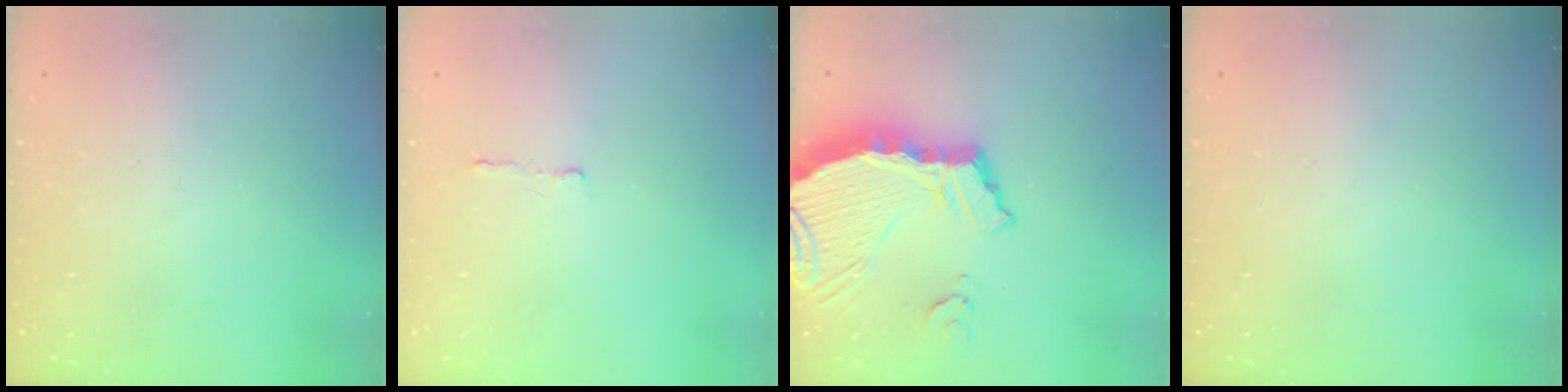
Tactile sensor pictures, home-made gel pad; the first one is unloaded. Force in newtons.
{"total": 2.9, "press": 2.8, "slide": 0.5}
{"total": 12.9, "press": 12.8, "slide": 1.1}
{"total": 0.0}